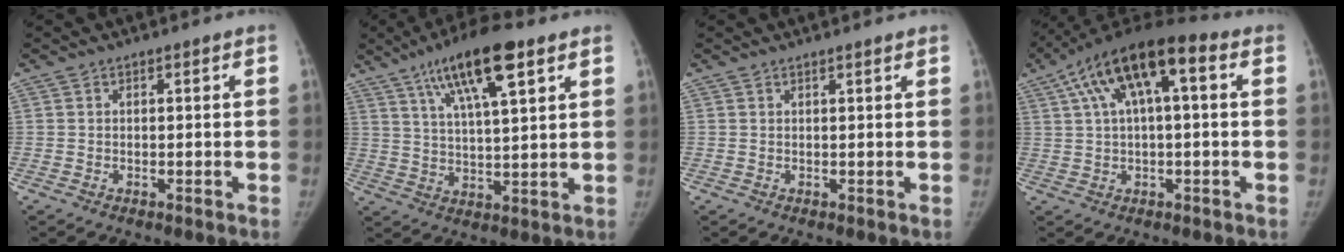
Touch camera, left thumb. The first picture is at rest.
{"total": 14.3, "force": [7.6, 3.8, 11.5], "torque": [-0.183, -0.017, 0.134]}
{"total": 1.4, "force": [1.3, 0.1, 0.6], "torque": [-0.001, 0.005, 0.020]}
{"total": 15.0, "force": [4.6, 5.8, 13.0], "torque": [-0.224, 0.036, 0.071]}